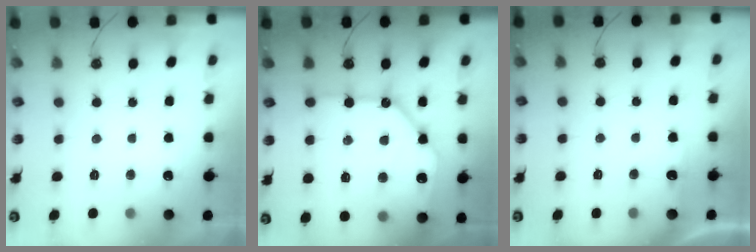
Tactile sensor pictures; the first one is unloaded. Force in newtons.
{"total": 18.7, "press": 18.6, "slide": 2.0}
{"total": 4.3, "press": 4.3, "slide": 0.6}